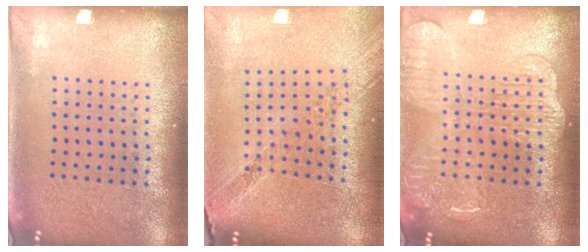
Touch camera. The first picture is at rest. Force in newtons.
{"total": 1.0, "press": 1.0, "slide": 0.2}
{"total": 3.9, "press": 3.9, "slide": 0.6}